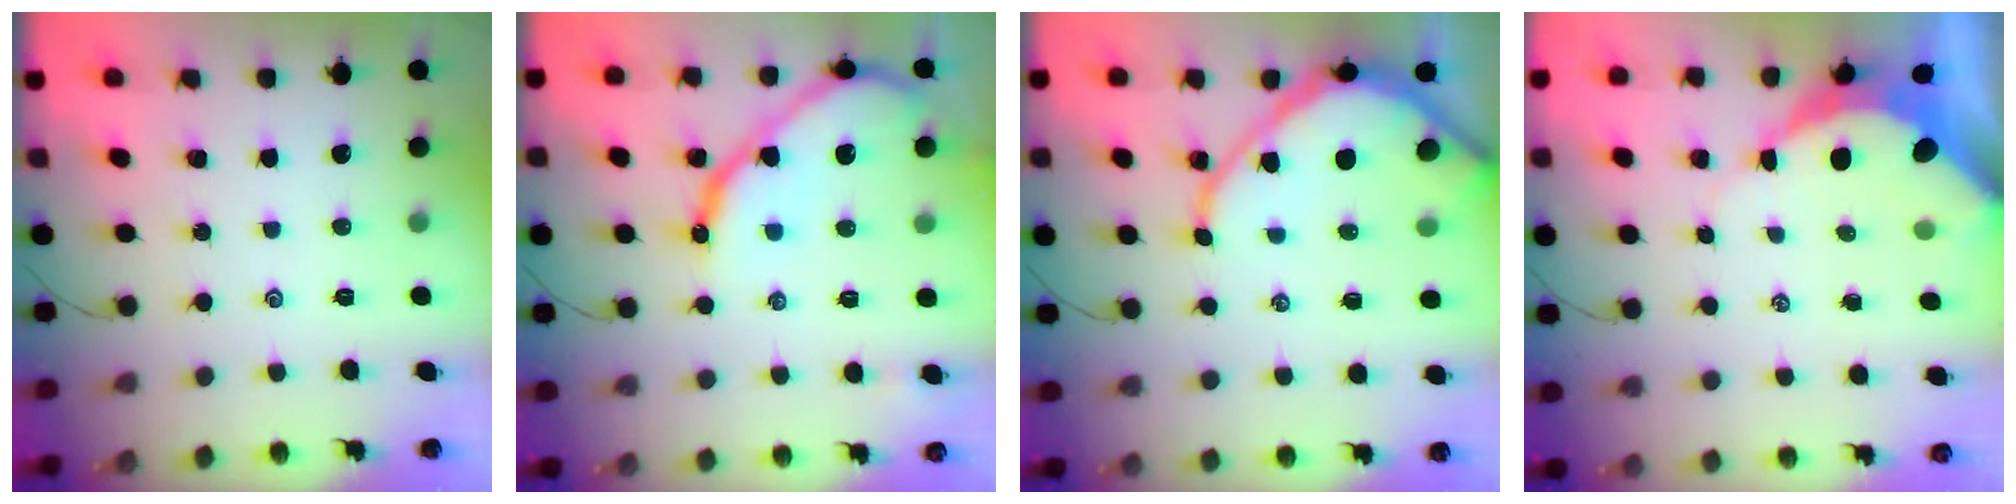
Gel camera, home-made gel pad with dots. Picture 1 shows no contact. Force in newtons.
{"total": 13.2, "press": 13.1, "slide": 1.2}
{"total": 11.3, "press": 11.2, "slide": 1.1}
{"total": 9.7, "press": 9.6, "slide": 1.1}